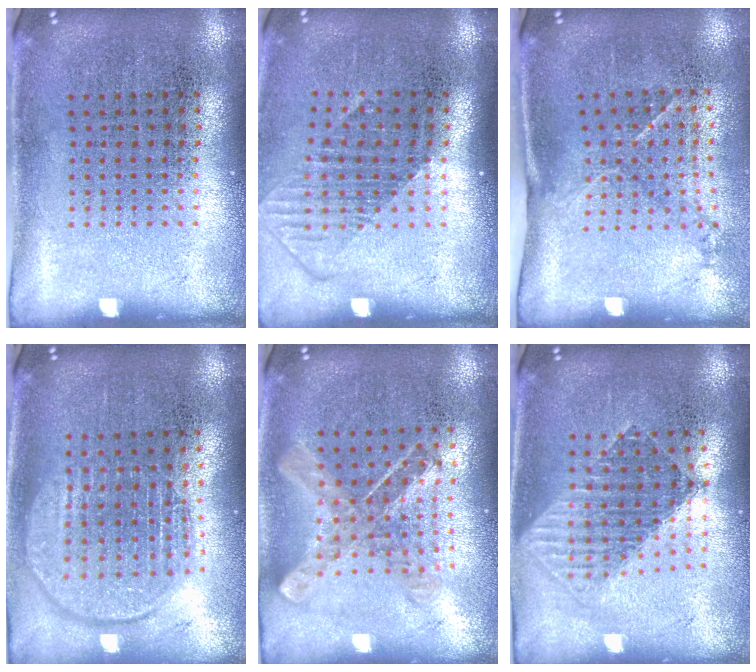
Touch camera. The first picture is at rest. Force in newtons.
{"total": 1.4, "press": 1.1, "slide": 0.9}
{"total": 1.5, "press": 1.0, "slide": 1.1}
{"total": 1.9, "press": 1.6, "slide": 1.0}
{"total": 0.9, "press": 0.9, "slide": 0.1}
{"total": 1.6, "press": 1.4, "slide": 0.9}